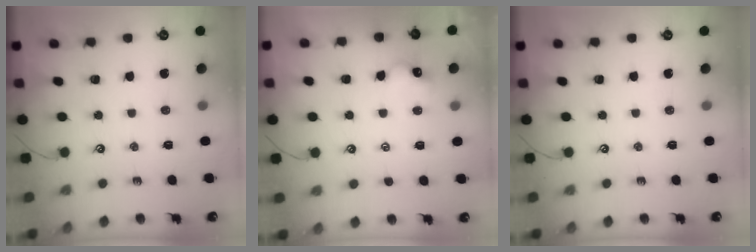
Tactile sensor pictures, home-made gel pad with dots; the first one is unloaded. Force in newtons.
{"total": 0.0}
{"total": 0.0}